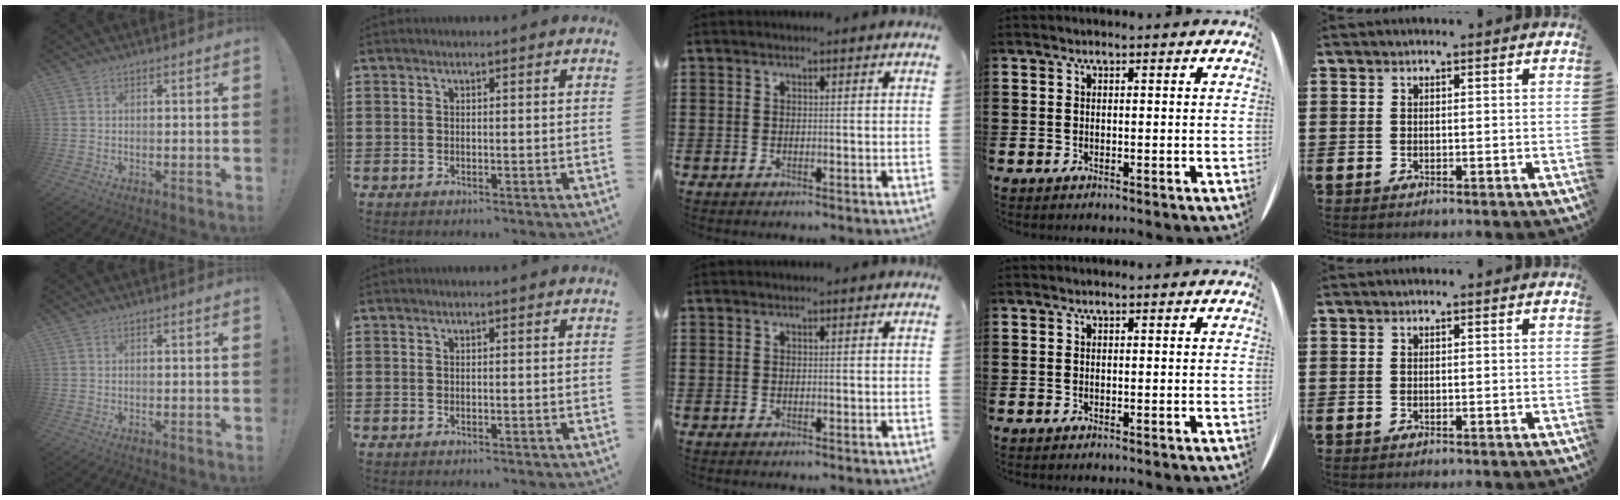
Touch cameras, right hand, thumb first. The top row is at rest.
{}